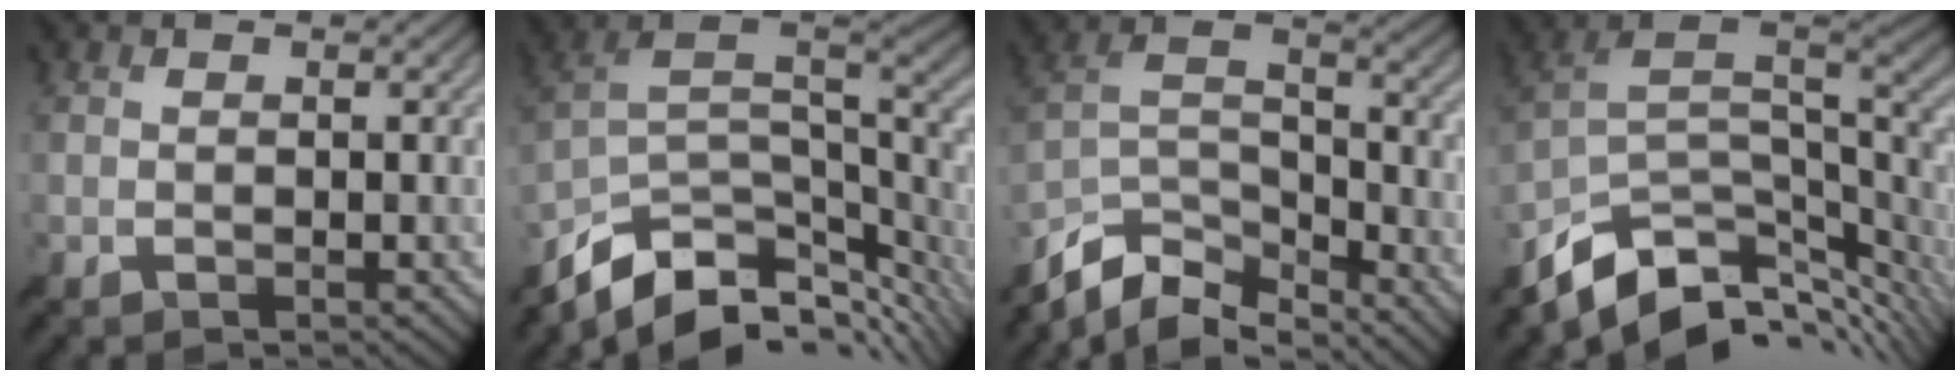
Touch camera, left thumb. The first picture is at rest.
{"total": 12.2, "force": [-6.8, 5.8, 8.3], "torque": [-0.192, -0.016, -0.111]}
{"total": 11.4, "force": [-9.2, 4.0, 5.3], "torque": [-0.118, 0.000, -0.178]}
{"total": 12.2, "force": [-6.2, 6.1, 8.6], "torque": [-0.201, -0.017, -0.103]}